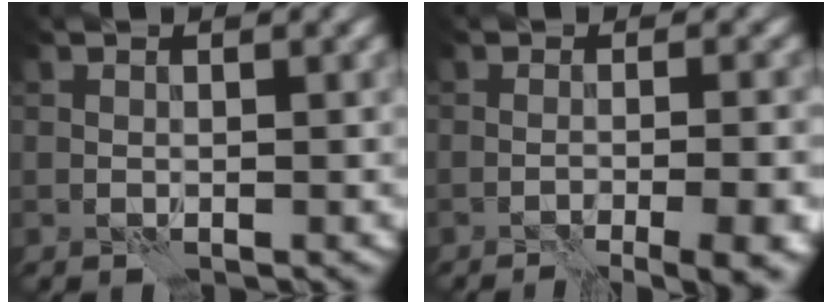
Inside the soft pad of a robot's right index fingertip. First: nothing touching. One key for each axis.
{"total": 7.6, "fx": -2.6, "fy": 2.6, "fz": 6.7, "tx": -0.043, "ty": 0.003, "tz": -0.022}